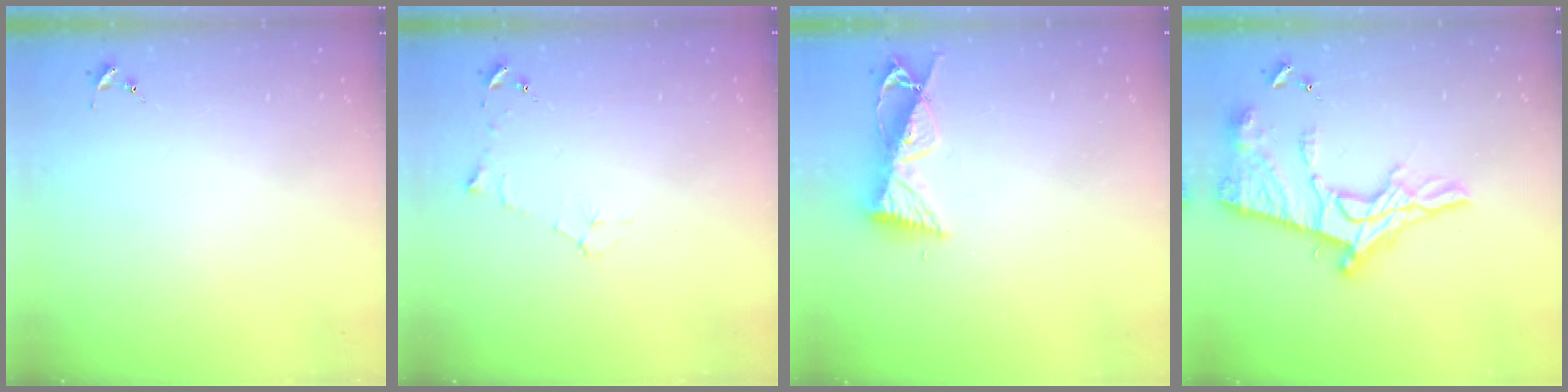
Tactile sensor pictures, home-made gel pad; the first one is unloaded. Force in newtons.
{"total": 6.2, "press": 6.1, "slide": 0.7}
{"total": 9.7, "press": 9.7, "slide": 1.2}
{"total": 21.7, "press": 21.7, "slide": 1.8}